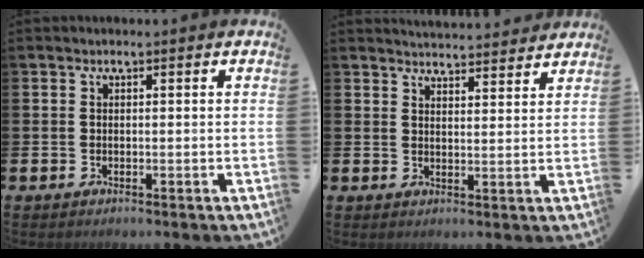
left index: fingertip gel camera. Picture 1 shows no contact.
{"total": 4.1, "force": [4.1, 0.1, -0.1], "torque": [0.001, -0.029, 0.073]}